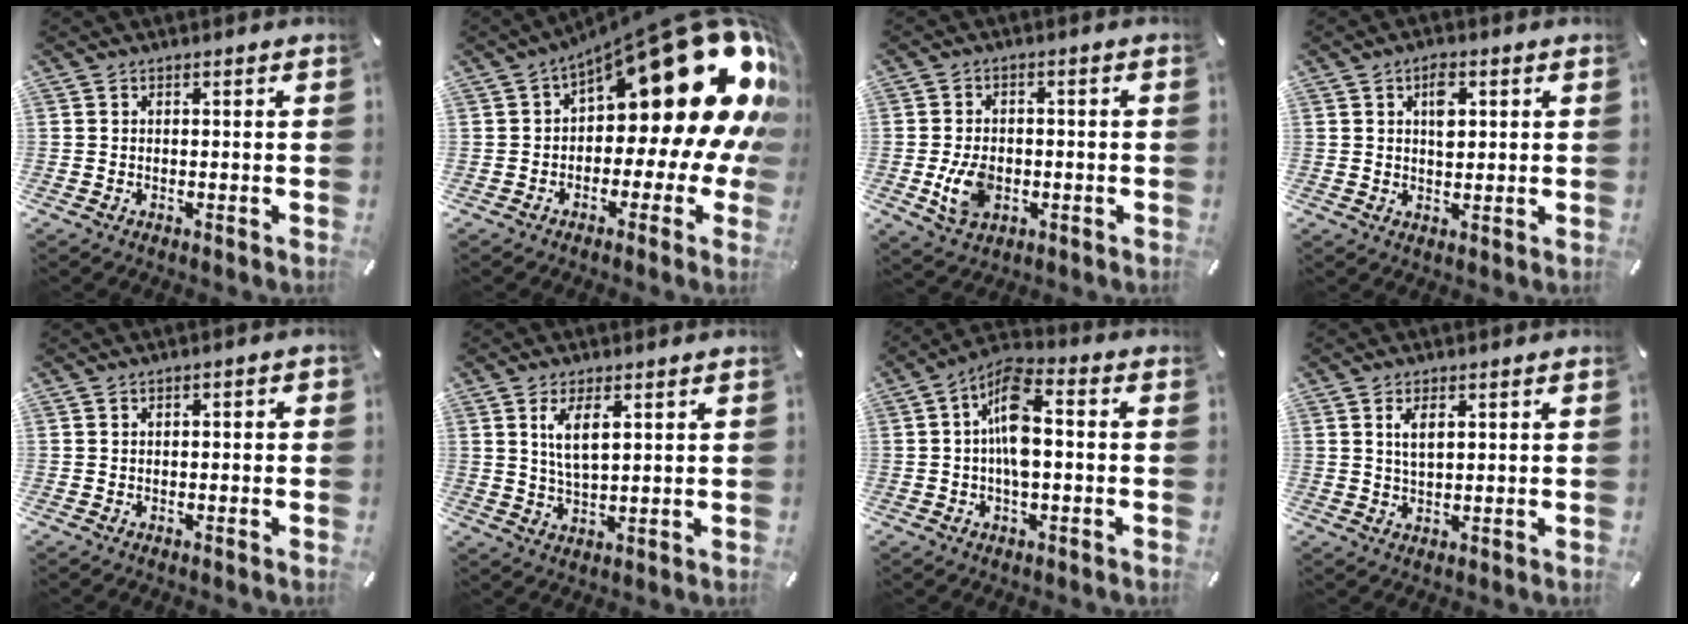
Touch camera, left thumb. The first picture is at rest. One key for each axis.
{"total": 26.0, "fx": 10.6, "fy": 11.1, "fz": 21.0, "tx": -0.260, "ty": -0.089, "tz": 0.192}
{"total": 7.6, "fx": -1.7, "fy": 5.5, "fz": 5.0, "tx": -0.098, "ty": -0.003, "tz": -0.033}
{"total": 4.7, "fx": 1.4, "fy": 2.7, "fz": 3.6, "tx": -0.045, "ty": -0.004, "tz": 0.016}
{"total": 1.0, "fx": -0.5, "fy": 0.5, "fz": 0.6, "tx": -0.011, "ty": 0.002, "tz": -0.010}
{"total": 6.3, "fx": 2.5, "fy": 2.4, "fz": 5.3, "tx": -0.104, "ty": 0.002, "tz": 0.041}
{"total": 9.8, "fx": -0.5, "fy": 4.5, "fz": 8.7, "tx": -0.171, "ty": 0.009, "tz": -0.007}
{"total": 3.5, "fx": 1.2, "fy": 1.5, "fz": 2.9, "tx": -0.054, "ty": 0.002, "tz": 0.018}